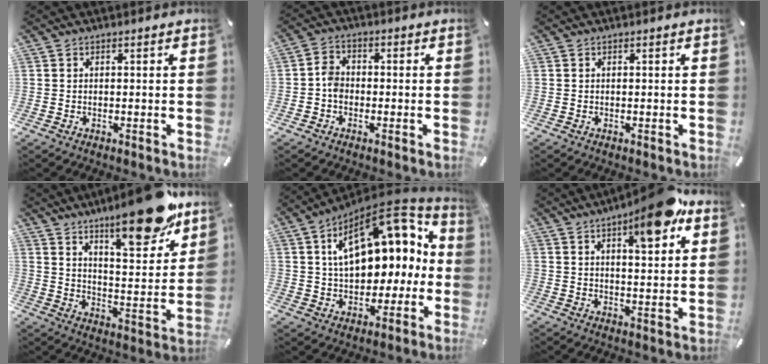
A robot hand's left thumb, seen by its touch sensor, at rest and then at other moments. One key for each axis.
{"total": 3.7, "fx": -1.0, "fy": 2.8, "fz": 2.2, "tx": -0.043, "ty": 0.007, "tz": -0.020}
{"total": 0.0}
{"total": 19.9, "fx": 15.0, "fy": 6.1, "fz": 11.5, "tx": -0.152, "ty": -0.108, "tz": 0.244}
{"total": 19.6, "fx": 7.1, "fy": 11.6, "fz": 14.1, "tx": -0.197, "ty": -0.039, "tz": 0.122}
{"total": 12.1, "fx": 7.5, "fy": 3.5, "fz": 8.8, "tx": -0.119, "ty": -0.037, "tz": 0.120}